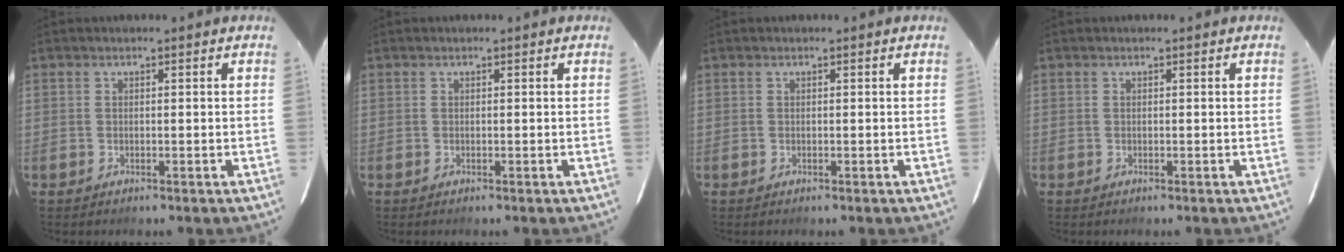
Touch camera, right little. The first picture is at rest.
{"total": 0.0}
{"total": 0.0}
{"total": 0.0}